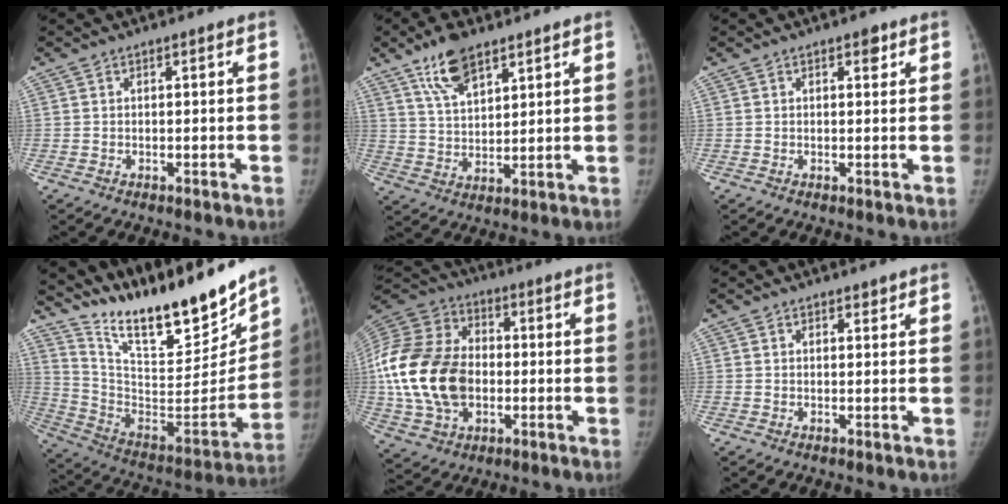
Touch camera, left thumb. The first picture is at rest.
{"total": 9.1, "force": [6.1, 3.9, 5.5], "torque": [-0.088, -0.029, 0.118]}
{"total": 1.8, "force": [1.1, 1.0, 1.1], "torque": [-0.004, -0.003, 0.013]}
{"total": 25.8, "force": [21.4, 5.4, 13.4], "torque": [-0.184, -0.116, 0.354]}
{"total": 23.3, "force": [-1.8, 16.5, 16.4], "torque": [-0.339, 0.015, -0.028]}
{"total": 1.0, "force": [0.8, 0.5, 0.1], "torque": [0.004, -0.006, 0.010]}